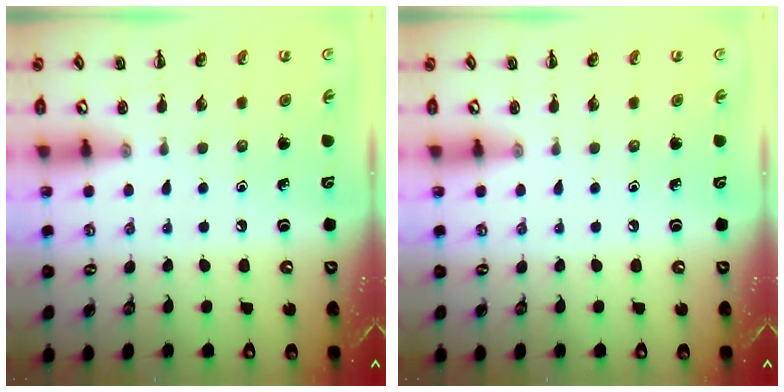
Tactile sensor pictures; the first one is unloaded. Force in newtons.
{"total": 0.0}